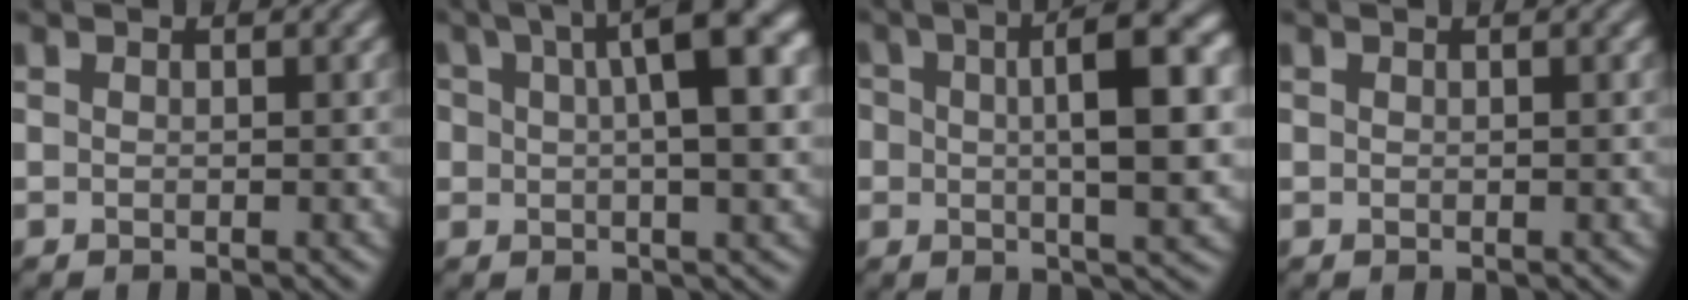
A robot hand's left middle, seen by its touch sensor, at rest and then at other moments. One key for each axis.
{"total": 9.0, "fx": 2.4, "fy": 3.6, "fz": 7.9, "tx": -0.126, "ty": 0.012, "tz": 0.032}
{"total": 8.3, "fx": 0.9, "fy": 3.1, "fz": 7.7, "tx": -0.115, "ty": 0.003, "tz": 0.012}
{"total": 0.0}